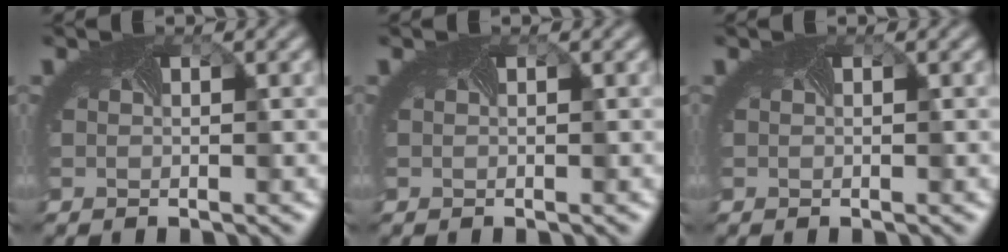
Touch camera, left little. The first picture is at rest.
{"total": 0.0}
{"total": 0.0}